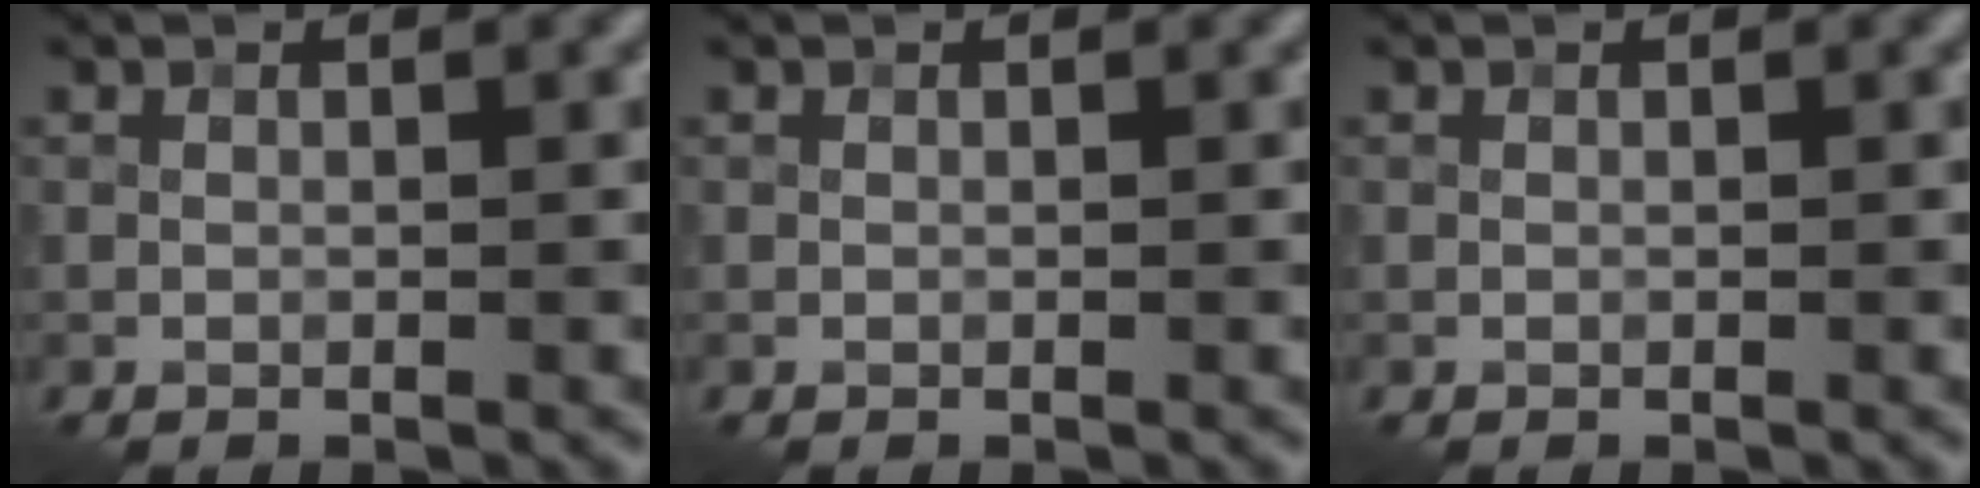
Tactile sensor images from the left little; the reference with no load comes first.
{"total": 0.0}
{"total": 0.0}